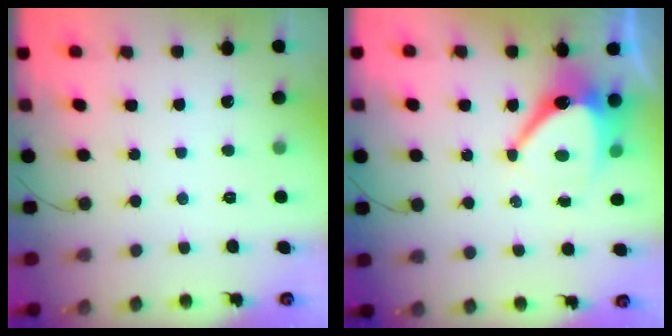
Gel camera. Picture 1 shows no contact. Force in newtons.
{"total": 9.9, "press": 9.8, "slide": 0.8}